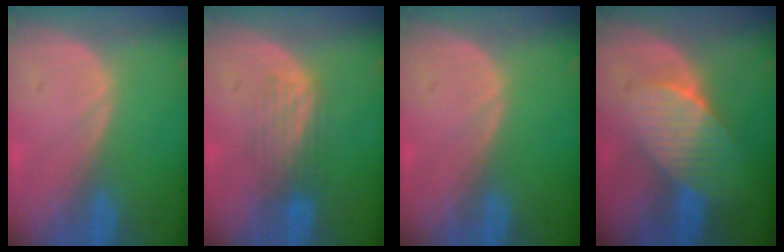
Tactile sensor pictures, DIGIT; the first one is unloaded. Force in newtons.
{"total": 4.1, "press": 4.1, "slide": 0.1}
{"total": 0.0}
{"total": 7.5, "press": 6.7, "slide": 3.4}